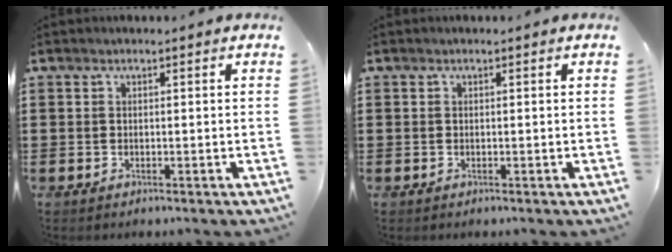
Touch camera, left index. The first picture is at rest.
{"total": 0.0}